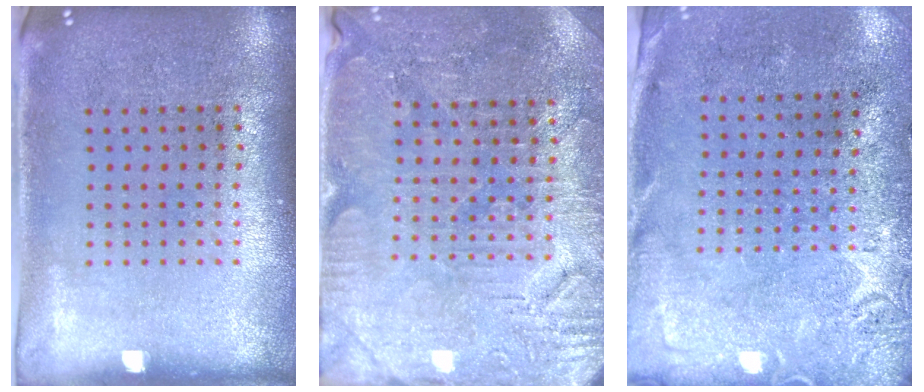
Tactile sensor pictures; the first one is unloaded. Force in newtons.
{"total": 3.3, "press": 3.2, "slide": 0.3}
{"total": 2.7, "press": 2.2, "slide": 1.6}